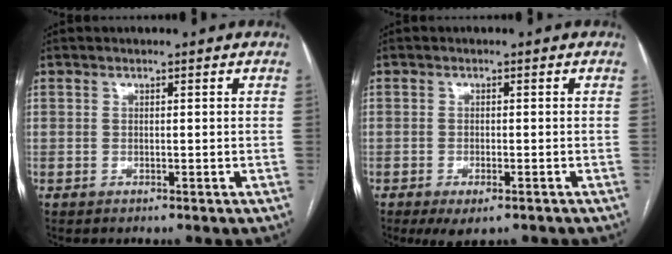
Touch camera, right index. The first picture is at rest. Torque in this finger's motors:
{"motor_torque": [0.57, -0.43, 0.27, 0.05]}